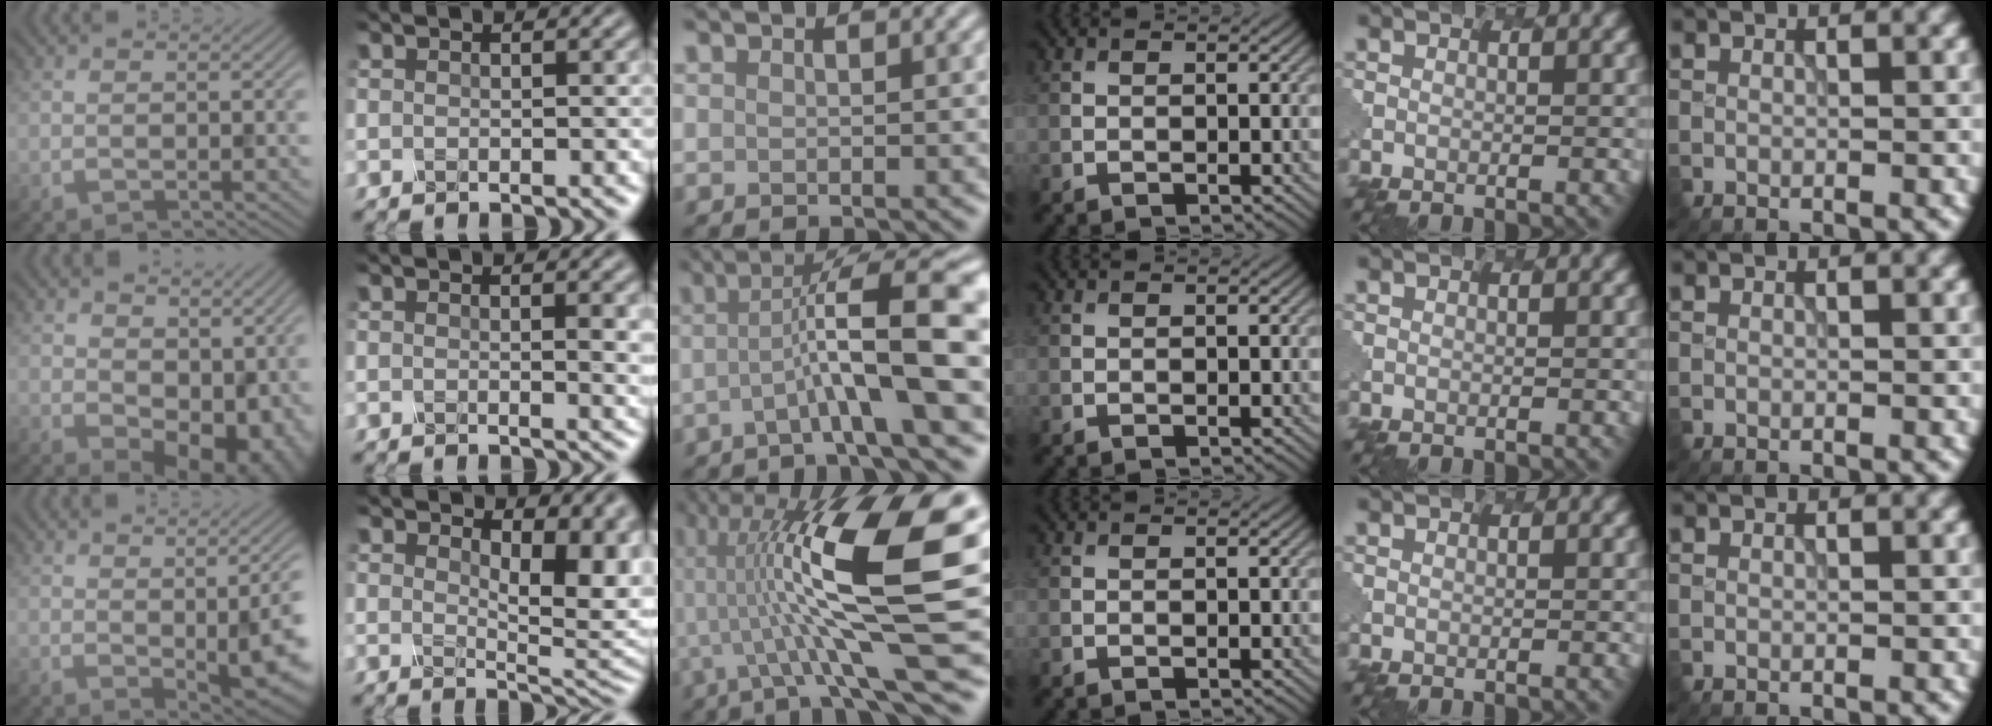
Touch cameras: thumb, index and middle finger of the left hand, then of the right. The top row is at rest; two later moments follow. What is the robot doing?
{"motion": "dispense", "object": "dispenser bottle"}